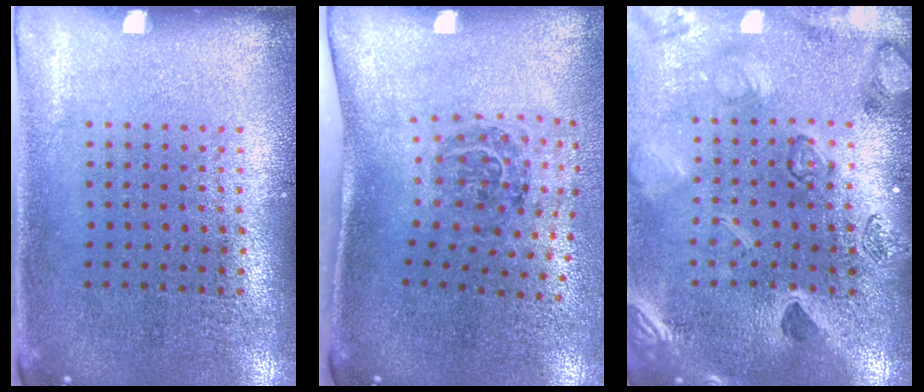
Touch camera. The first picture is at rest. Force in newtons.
{"total": 1.8, "press": 1.2, "slide": 1.3}
{"total": 2.1, "press": 2.1, "slide": 0.3}